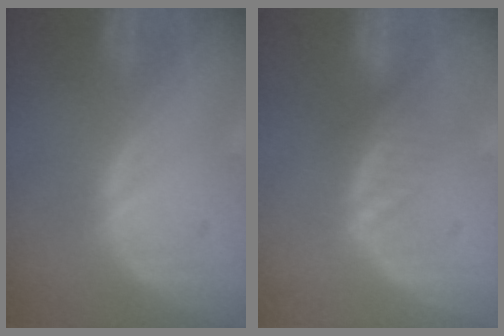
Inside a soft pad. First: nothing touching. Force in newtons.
{"total": 2.3, "press": 2.3, "slide": 0.1}